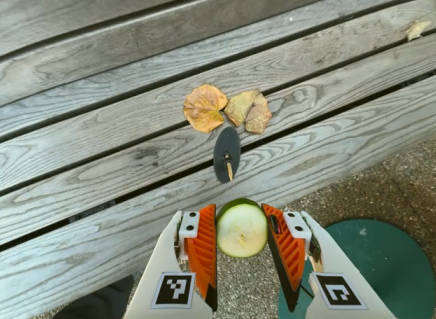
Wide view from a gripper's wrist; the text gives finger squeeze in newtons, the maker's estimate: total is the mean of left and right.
{"total": 9.3, "left": 9.4, "right": 9.1}